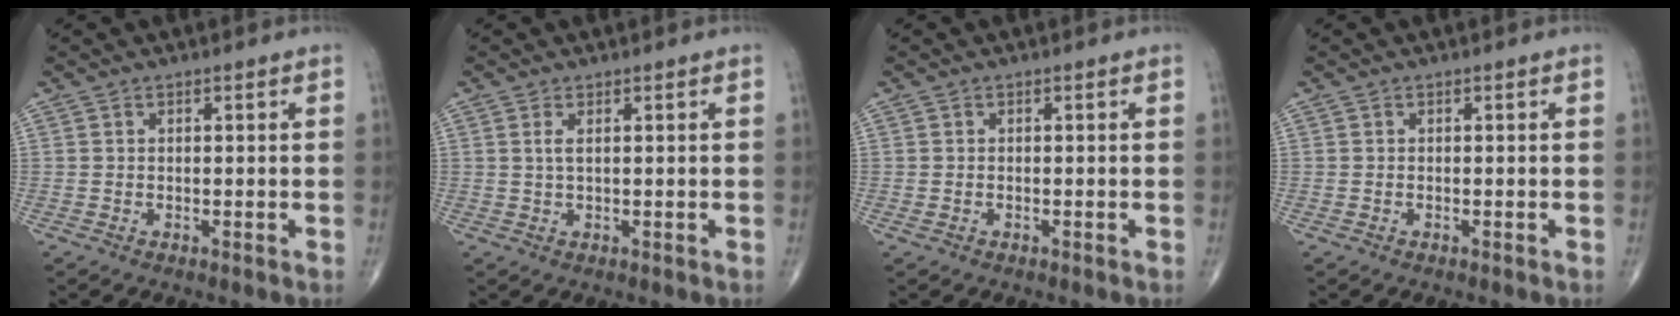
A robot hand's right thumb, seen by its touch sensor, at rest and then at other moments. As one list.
[{"total": 1.5, "force": [0.6, 0.4, 1.4], "torque": [-0.032, 0.001, 0.014]}, {"total": 0.6, "force": [-0.2, 0.5, 0.3], "torque": [-0.012, 0.003, -0.002]}, {"total": 0.0}]